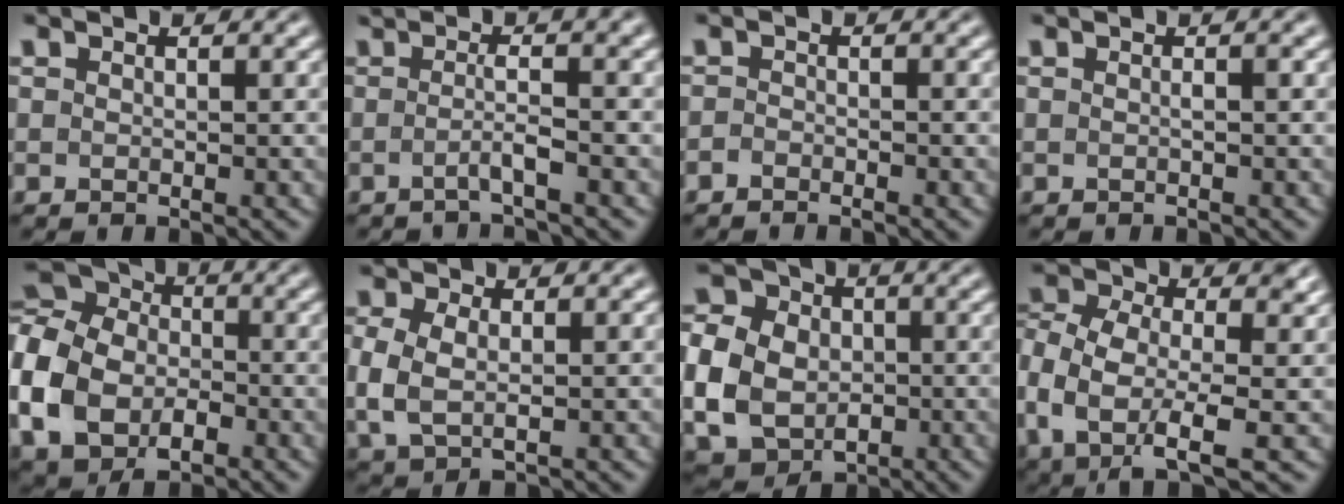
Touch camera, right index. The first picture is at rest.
{"total": 2.7, "force": [-1.2, -1.1, 2.1], "torque": [-0.027, 0.006, -0.022]}
{"total": 1.4, "force": [-1.3, -0.3, -0.2], "torque": [0.005, -0.010, -0.021]}
{"total": 0.7, "force": [-0.3, -0.2, 0.6], "torque": [-0.007, 0.004, -0.004]}
{"total": 11.8, "force": [0.3, 9.5, 7.0], "torque": [-0.139, -0.017, 0.002]}
{"total": 3.9, "force": [-0.2, 2.6, 2.9], "torque": [-0.079, -0.015, 0.011]}
{"total": 11.7, "force": [-0.8, 10.1, 5.9], "torque": [-0.136, -0.046, -0.003]}
{"total": 8.0, "force": [-0.9, 5.1, 6.1], "torque": [-0.154, -0.044, 0.000]}